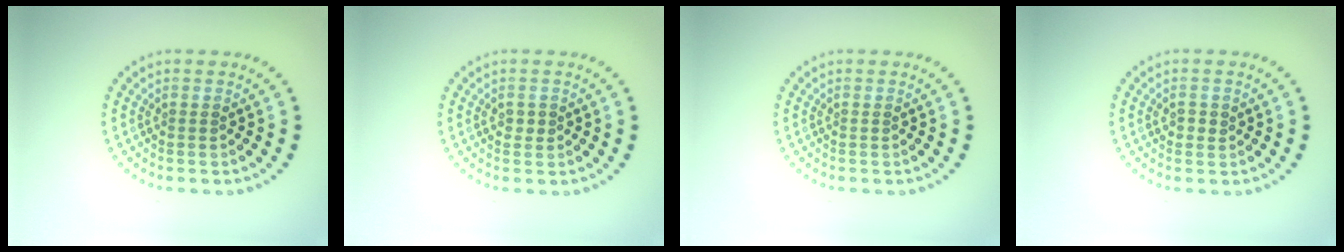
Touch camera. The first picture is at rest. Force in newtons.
{"total": 1.0, "press": 1.0, "slide": 0.1}
{"total": 0.0}
{"total": 1.1, "press": 1.0, "slide": 0.5}